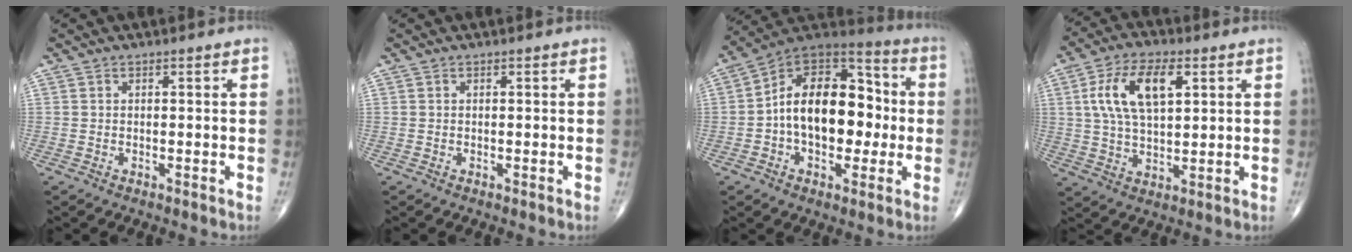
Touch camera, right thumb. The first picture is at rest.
{"total": 0.0}
{"total": 19.7, "force": [-0.9, 12.2, 15.5], "torque": [-0.210, 0.040, -0.023]}
{"total": 12.6, "force": [3.7, 6.1, 10.3], "torque": [-0.194, 0.002, 0.069]}